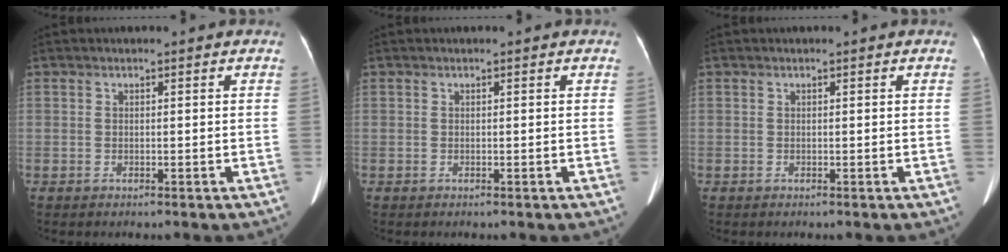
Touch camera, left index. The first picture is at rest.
{"total": 0.0}
{"total": 0.0}